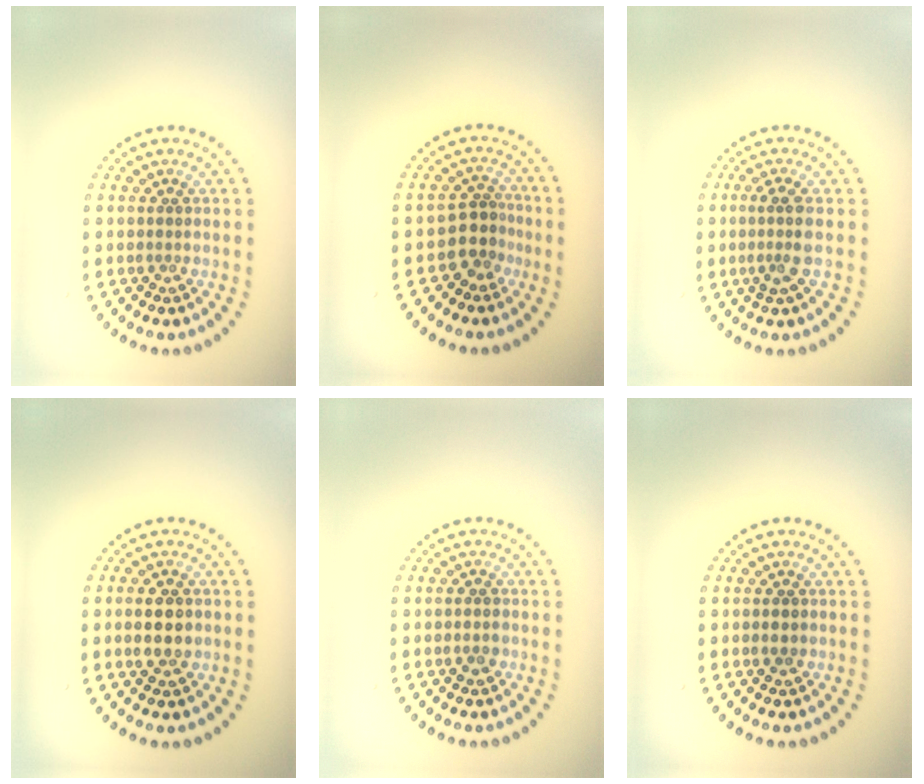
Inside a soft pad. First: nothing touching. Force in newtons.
{"total": 2.6, "press": 1.9, "slide": 1.8}
{"total": 2.4, "press": 1.9, "slide": 1.5}
{"total": 2.7, "press": 2.7, "slide": 0.1}
{"total": 1.1, "press": 1.0, "slide": 0.4}
{"total": 1.2, "press": 1.2, "slide": 0.1}